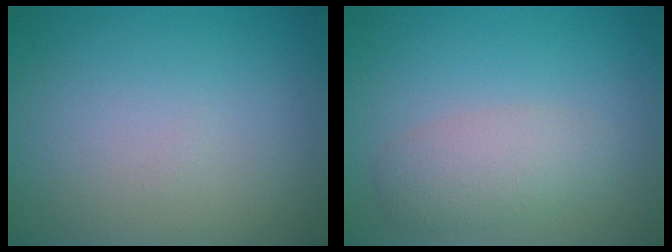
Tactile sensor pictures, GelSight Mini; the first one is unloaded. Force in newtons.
{"total": 2.9, "press": 2.9, "slide": 0.1}